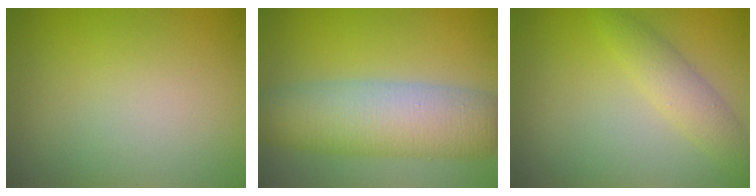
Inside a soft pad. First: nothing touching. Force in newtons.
{"total": 7.8, "press": 7.8, "slide": 0.1}
{"total": 2.6, "press": 2.6, "slide": 0.0}